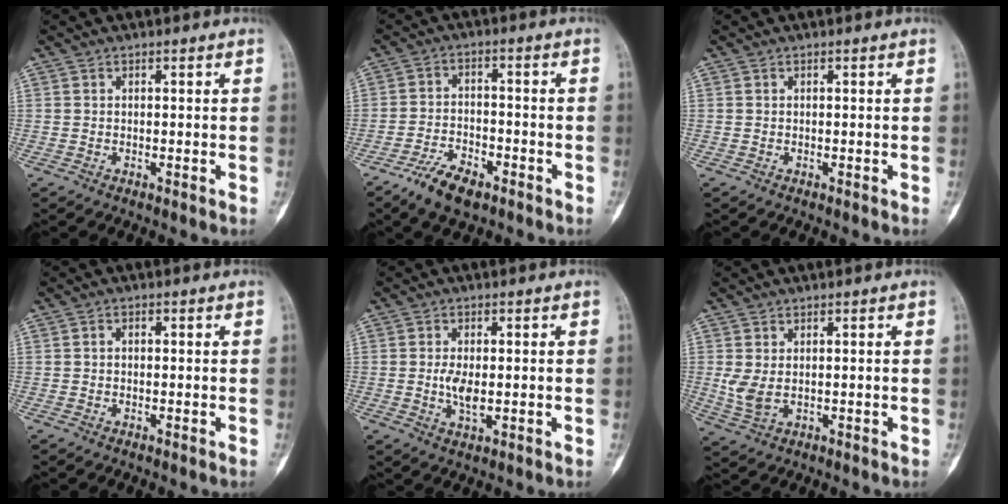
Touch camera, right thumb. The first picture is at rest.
{"total": 7.6, "force": [-5.1, 3.3, 4.5], "torque": [-0.081, 0.020, -0.094]}
{"total": 0.0}
{"total": 0.8, "force": [0.0, 0.6, 0.6], "torque": [-0.008, 0.003, -0.003]}
{"total": 4.3, "force": [-0.2, 2.1, 3.8], "torque": [-0.075, -0.007, -0.005]}
{"total": 4.3, "force": [0.6, 2.4, 3.5], "torque": [-0.077, -0.005, 0.020]}